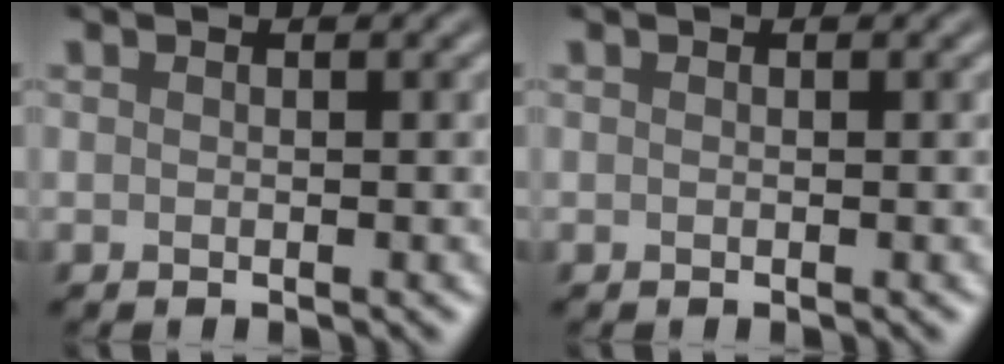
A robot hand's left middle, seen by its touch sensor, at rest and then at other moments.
{"total": 0.0}